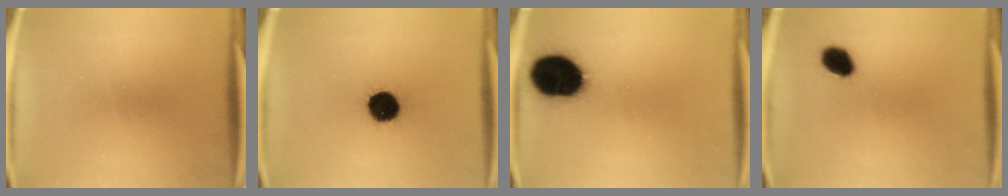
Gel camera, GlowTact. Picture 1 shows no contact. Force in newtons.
{"total": 12.6}
{"total": 19.4}
{"total": 5.6}